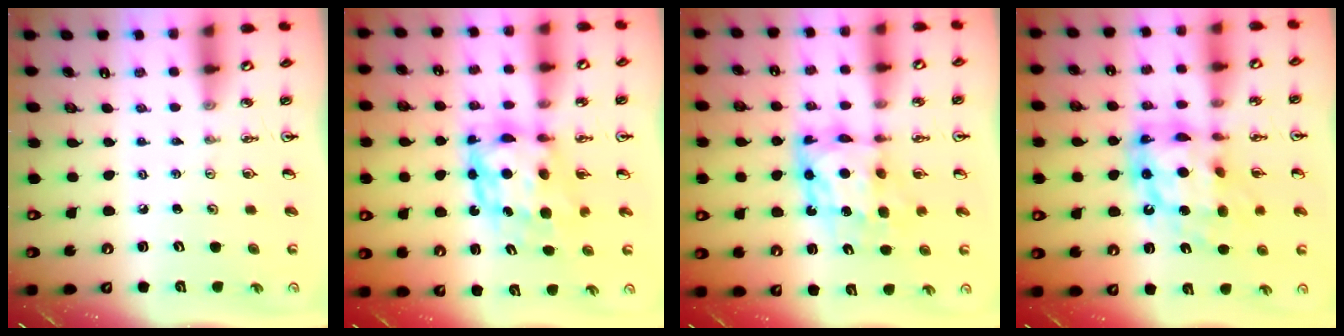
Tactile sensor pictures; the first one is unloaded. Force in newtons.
{"total": 8.6, "press": 8.5, "slide": 0.8}
{"total": 8.9, "press": 8.8, "slide": 0.7}
{"total": 16.0, "press": 16.0, "slide": 1.4}